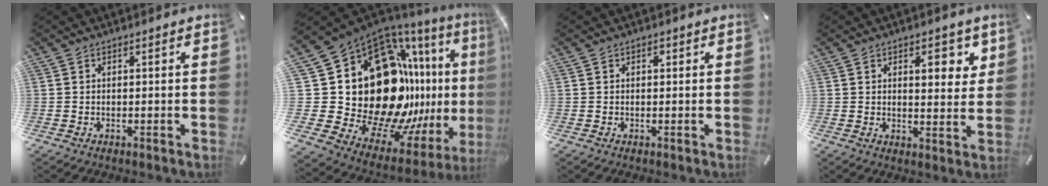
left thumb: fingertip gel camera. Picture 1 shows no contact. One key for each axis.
{"total": 33.7, "fx": 4.4, "fy": 22.5, "fz": 24.6, "tx": -0.431, "ty": -0.113, "tz": 0.135}
{"total": 0.6, "fx": 0.1, "fy": 0.4, "fz": 0.4, "tx": -0.009, "ty": 0.002, "tz": 0.002}
{"total": 6.6, "fx": 3.1, "fy": 3.2, "fz": 4.9, "tx": -0.058, "ty": -0.012, "tz": 0.044}